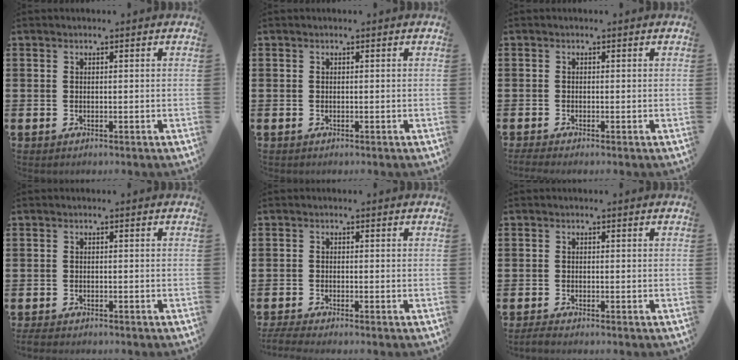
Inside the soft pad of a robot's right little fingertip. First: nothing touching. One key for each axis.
{"total": 0.0}
{"total": 0.5, "fx": 0.0, "fy": 0.0, "fz": 0.5, "tx": -0.009, "ty": 0.001, "tz": -0.001}
{"total": 1.0, "fx": -0.8, "fy": 0.3, "fz": 0.5, "tx": -0.012, "ty": 0.000, "tz": -0.018}
{"total": 1.4, "fx": -1.1, "fy": 0.0, "fz": 0.9, "tx": -0.013, "ty": -0.001, "tz": -0.021}
{"total": 0.9, "fx": -0.7, "fy": 0.1, "fz": 0.6, "tx": -0.010, "ty": -0.002, "tz": -0.013}